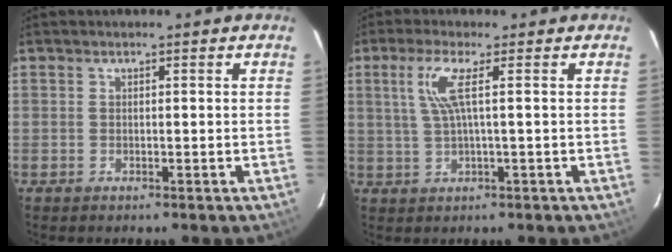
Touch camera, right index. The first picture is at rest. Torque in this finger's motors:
{"motor_torque": [0.51, 0.31, 0.16, 0.07]}